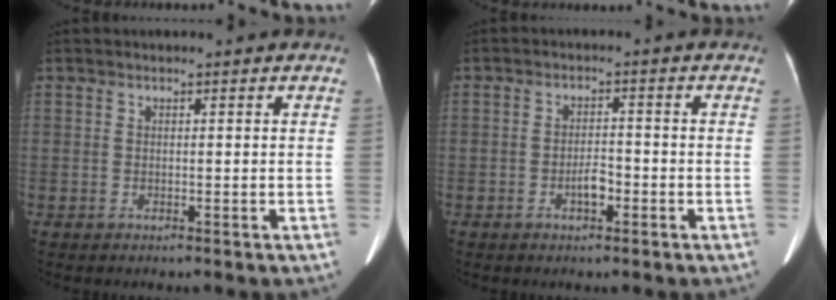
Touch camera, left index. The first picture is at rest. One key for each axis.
{"total": 2.8, "fx": -1.5, "fy": 1.1, "fz": 2.1, "tx": -0.038, "ty": 0.003, "tz": -0.026}